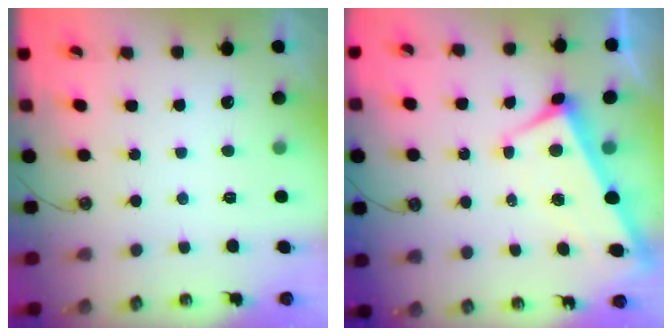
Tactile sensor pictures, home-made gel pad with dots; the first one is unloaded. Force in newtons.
{"total": 2.5, "press": 2.3, "slide": 0.9}